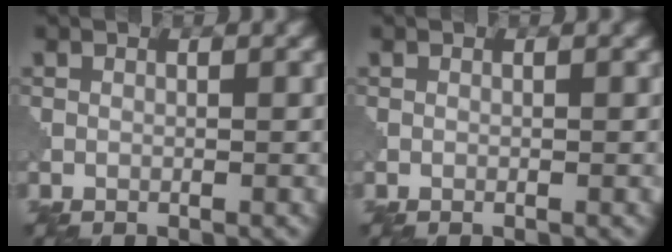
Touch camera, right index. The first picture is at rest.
{"total": 0.0}